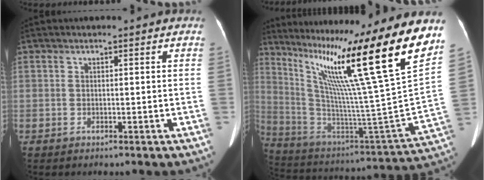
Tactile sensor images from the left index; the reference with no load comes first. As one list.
[{"total": 28.4, "force": [18.2, -3.0, 21.6], "torque": [-0.362, -0.086, 0.283]}]